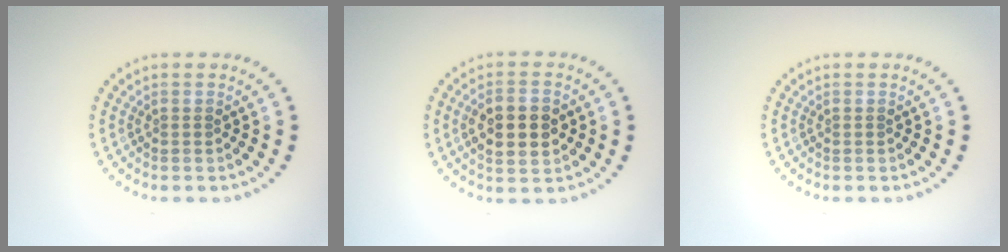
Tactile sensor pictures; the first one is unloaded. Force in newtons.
{"total": 4.6, "press": 4.6, "slide": 0.3}
{"total": 0.0}